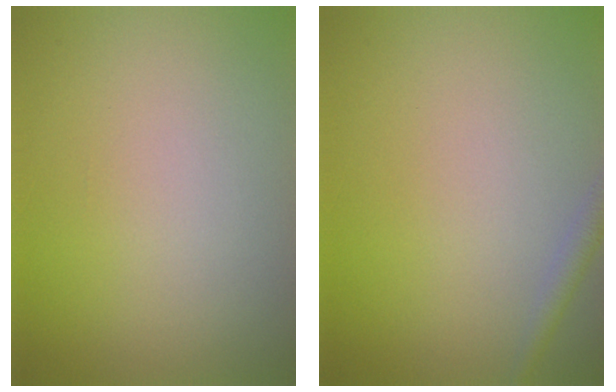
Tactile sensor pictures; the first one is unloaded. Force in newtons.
{"total": 1.4, "press": 1.4, "slide": 0.1}